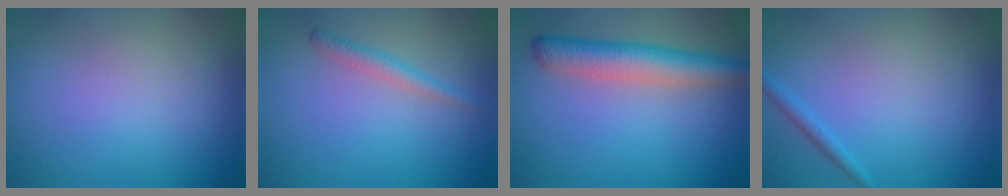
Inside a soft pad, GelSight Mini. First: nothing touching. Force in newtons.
{"total": 1.5, "press": 1.5, "slide": 0.1}
{"total": 5.0, "press": 5.0, "slide": 0.2}
{"total": 1.1, "press": 1.1, "slide": 0.0}